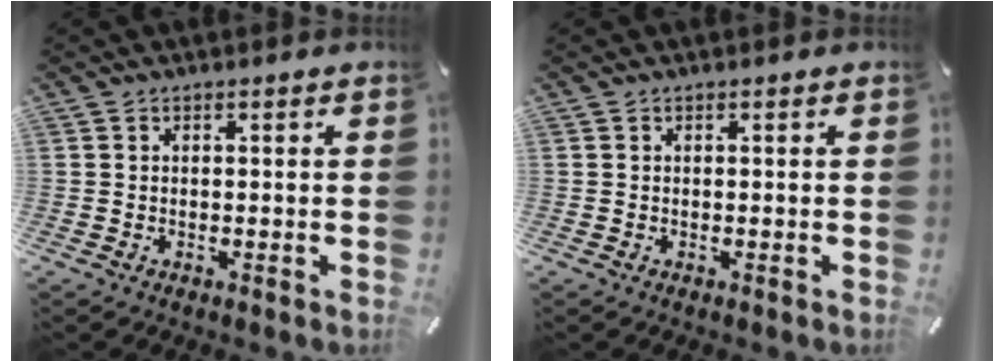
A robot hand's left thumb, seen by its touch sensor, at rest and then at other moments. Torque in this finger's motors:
{"motor_torque": [0.00, 0.00, 0.00, -0.01, 0.00]}